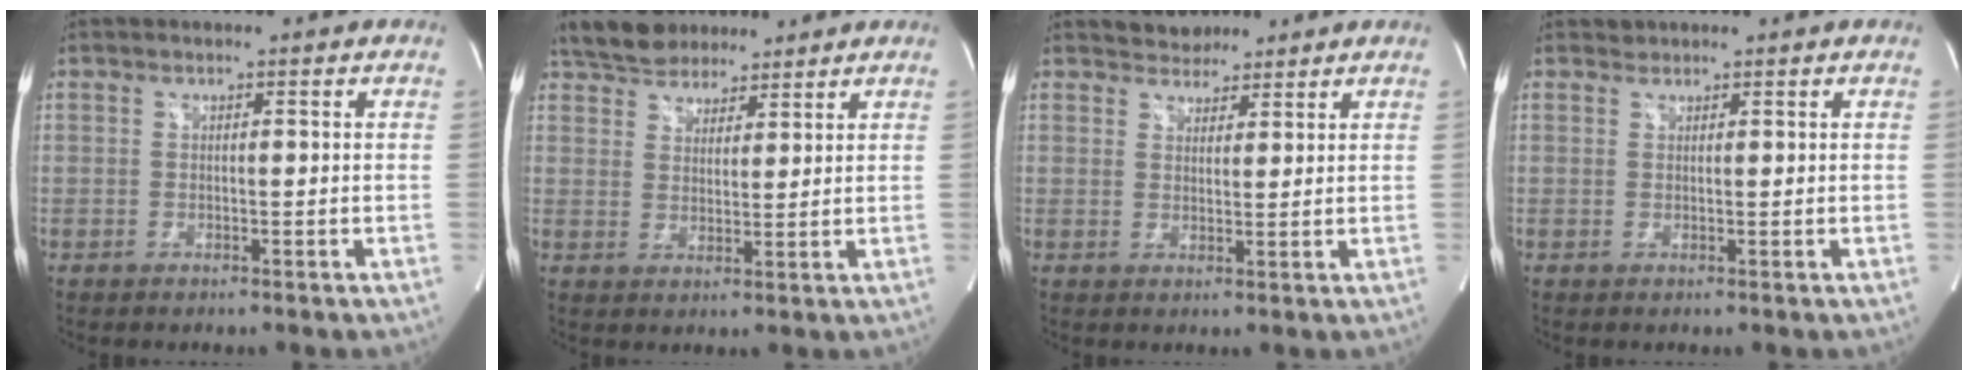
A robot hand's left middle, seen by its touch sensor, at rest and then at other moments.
{"total": 8.5, "force": [7.2, 3.7, 2.8], "torque": [-0.044, 0.024, 0.125]}
{"total": 3.8, "force": [3.3, 1.8, 0.4], "torque": [-0.004, 0.010, 0.052]}
{"total": 0.8, "force": [0.7, 0.3, -0.2], "torque": [0.001, 0.004, 0.010]}